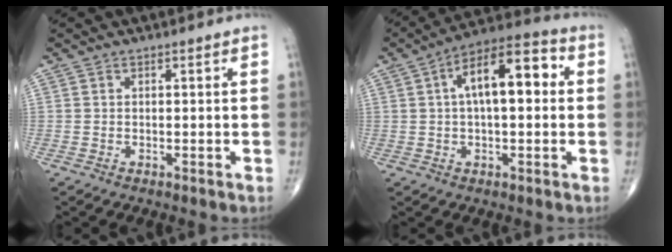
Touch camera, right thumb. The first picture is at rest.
{"total": 13.7, "force": [2.4, 6.0, 12.1], "torque": [-0.183, 0.033, 0.029]}